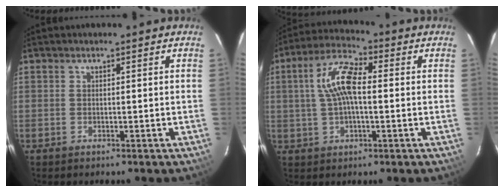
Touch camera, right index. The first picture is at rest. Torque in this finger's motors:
{"motor_torque": [0.50, -0.13, 0.48, 0.17]}